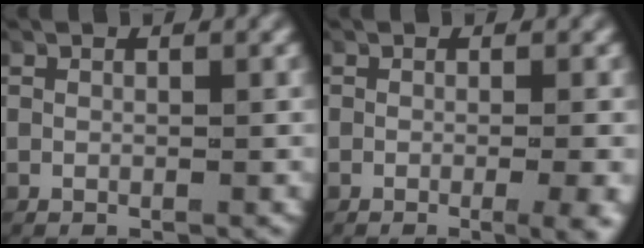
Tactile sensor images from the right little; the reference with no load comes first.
{"total": 2.7, "force": [-0.9, 0.3, 2.6], "torque": [-0.023, 0.002, -0.021]}